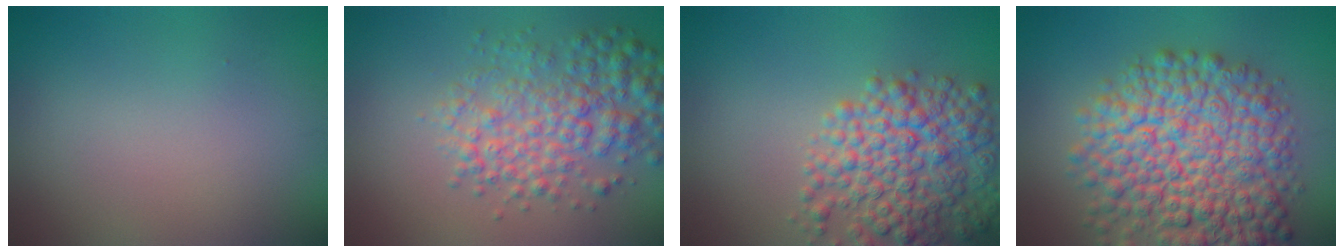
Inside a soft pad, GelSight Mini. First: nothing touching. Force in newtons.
{"total": 5.5, "press": 5.5, "slide": 0.1}
{"total": 7.1, "press": 7.1, "slide": 0.3}
{"total": 11.4, "press": 11.4, "slide": 0.4}